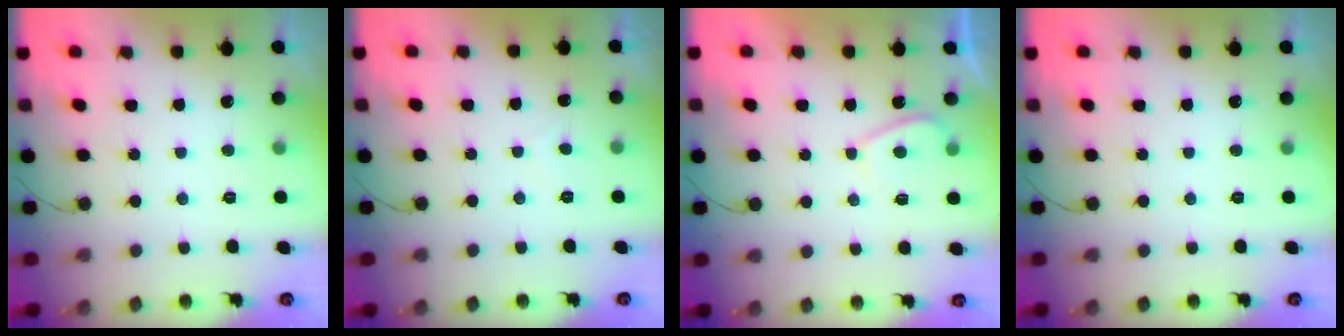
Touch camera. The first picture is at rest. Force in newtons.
{"total": 0.6, "press": 0.5, "slide": 0.4}
{"total": 2.8, "press": 2.7, "slide": 0.7}
{"total": 0.0}